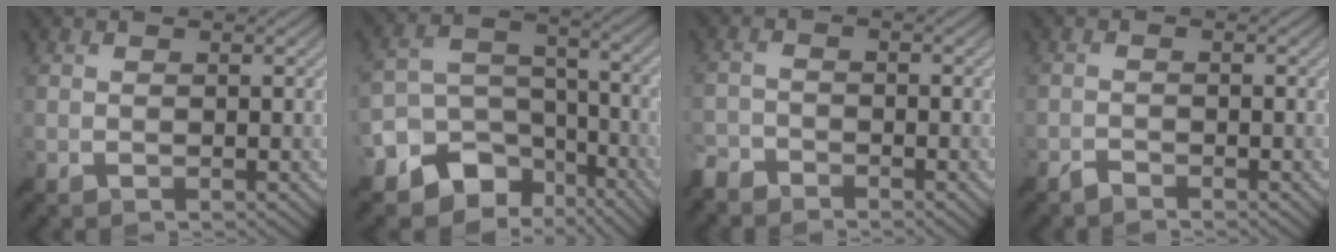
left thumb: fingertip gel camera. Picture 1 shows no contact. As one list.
[{"total": 13.4, "force": [-9.2, 8.9, 3.9], "torque": [-0.113, -0.019, -0.130]}, {"total": 3.1, "force": [-2.9, 1.0, 0.5], "torque": [-0.010, -0.005, -0.069]}, {"total": 1.3, "force": [-1.2, 0.2, 0.3], "torque": [-0.007, 0.002, -0.029]}]